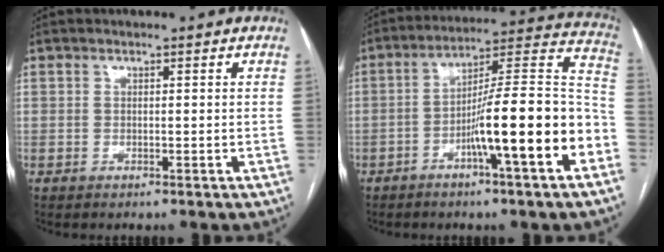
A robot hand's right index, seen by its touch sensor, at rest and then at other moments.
{"total": 17.4, "force": [-6.3, 0.7, 16.2], "torque": [-0.227, 0.018, -0.099]}